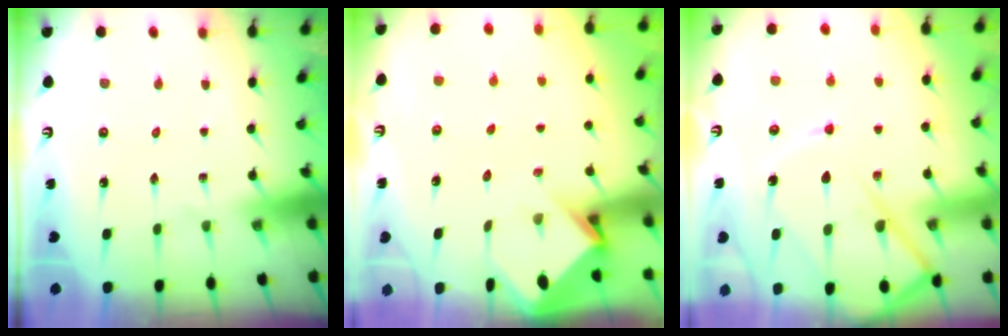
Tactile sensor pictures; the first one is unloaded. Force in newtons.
{"total": 3.6, "press": 3.6, "slide": 0.3}
{"total": 13.6, "press": 13.5, "slide": 1.2}